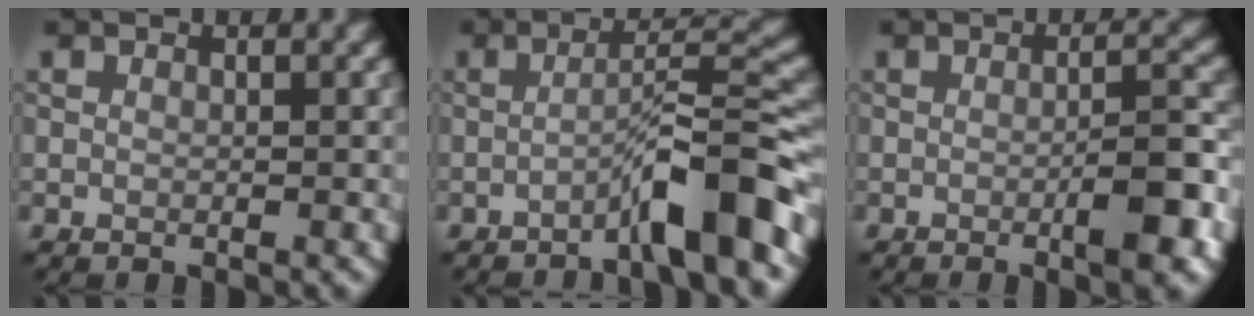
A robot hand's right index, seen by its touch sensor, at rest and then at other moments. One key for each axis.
{"total": 6.1, "fx": -3.4, "fy": 0.5, "fz": 5.0, "tx": -0.074, "ty": 0.024, "tz": -0.067}
{"total": 4.8, "fx": -1.5, "fy": 0.9, "fz": 4.5, "tx": -0.060, "ty": 0.008, "tz": -0.025}